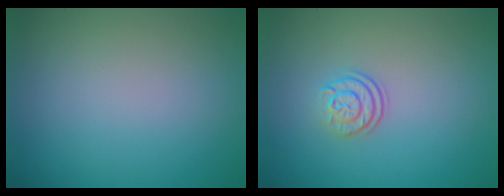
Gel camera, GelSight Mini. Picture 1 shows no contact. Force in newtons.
{"total": 2.4, "press": 1.8, "slide": 1.5}